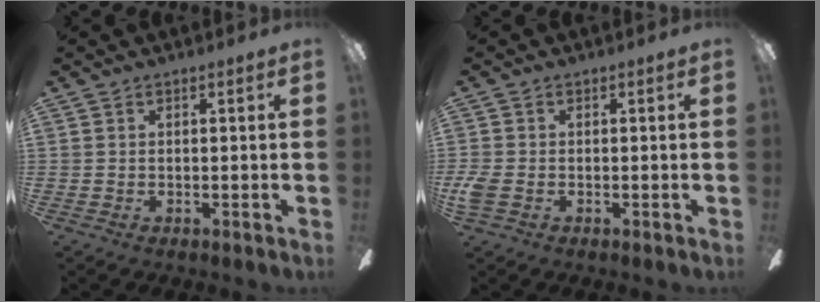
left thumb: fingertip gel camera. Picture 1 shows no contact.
{"total": 3.2, "force": [-0.8, 2.3, 2.1], "torque": [-0.048, 0.004, -0.017]}